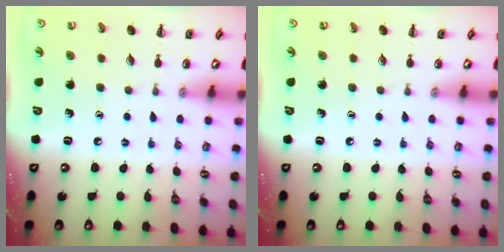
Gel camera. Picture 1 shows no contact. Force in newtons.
{"total": 0.0}